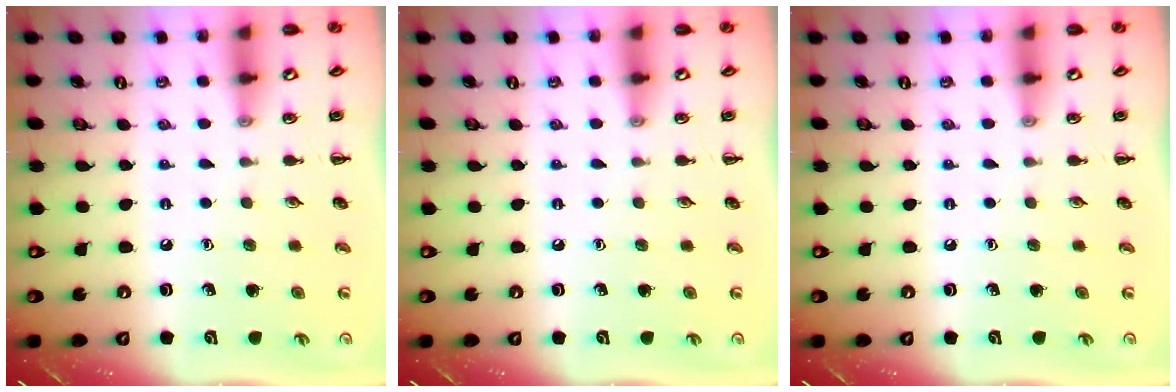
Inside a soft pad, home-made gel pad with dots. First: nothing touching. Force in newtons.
{"total": 0.0}
{"total": 0.0}